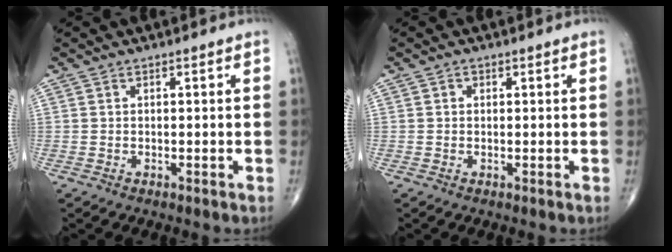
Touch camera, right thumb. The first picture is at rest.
{"total": 0.7, "force": [0.2, 0.6, 0.2], "torque": [0.003, 0.001, 0.001]}